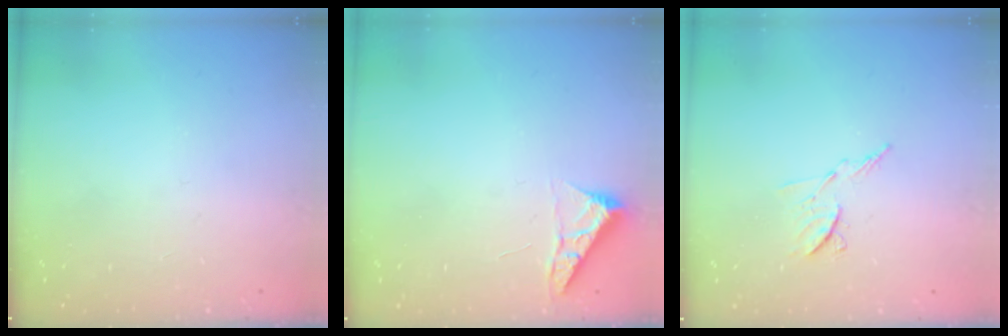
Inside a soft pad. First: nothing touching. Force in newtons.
{"total": 4.0, "press": 4.0, "slide": 0.5}
{"total": 6.8, "press": 6.7, "slide": 0.8}